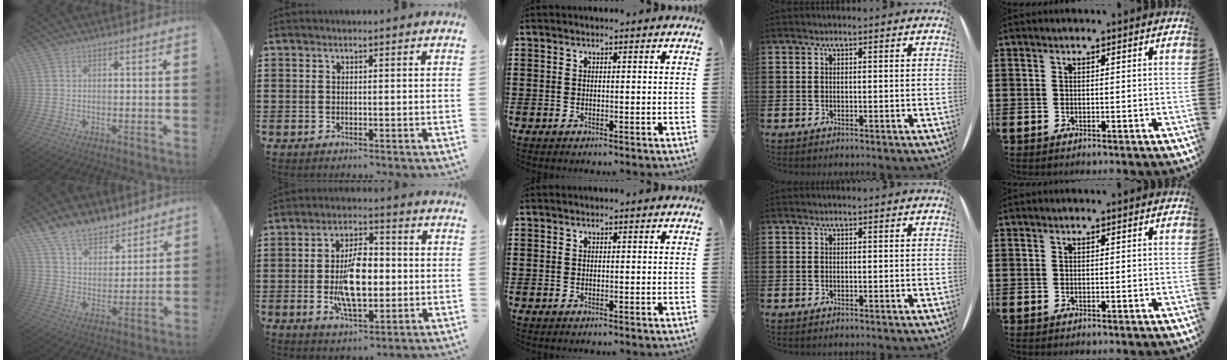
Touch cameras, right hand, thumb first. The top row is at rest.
{"thumb": {"total": 12.4, "force": [10.2, 6.2, 3.3], "torque": [-0.077, -0.076, 0.197]}, "index": {"total": 10.3, "force": [-1.1, 5.0, 9.0], "torque": [-0.173, -0.004, -0.026]}}